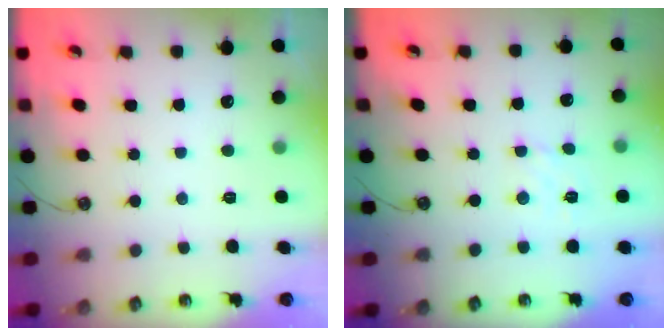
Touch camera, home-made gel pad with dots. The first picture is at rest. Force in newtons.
{"total": 2.2, "press": 2.1, "slide": 0.4}